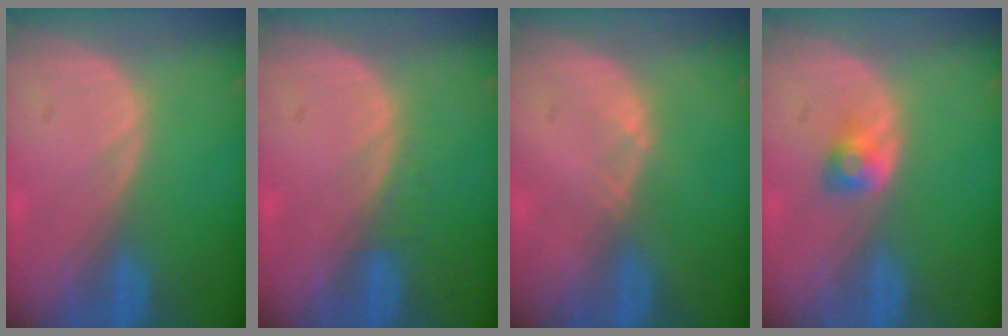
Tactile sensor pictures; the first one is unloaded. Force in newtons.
{"total": 1.0, "press": 0.9, "slide": 0.3}
{"total": 0.6, "press": 0.5, "slide": 0.2}
{"total": 2.6, "press": 2.3, "slide": 1.1}